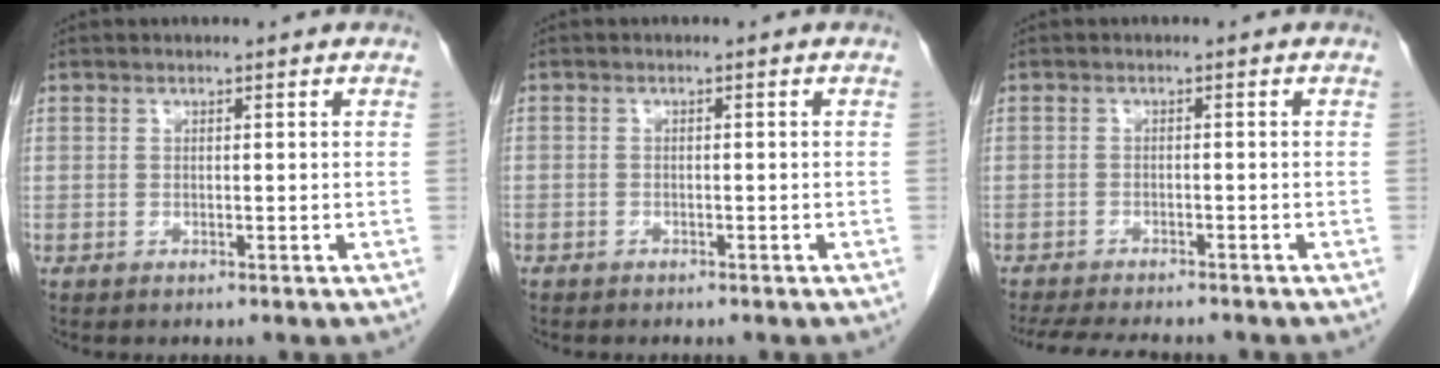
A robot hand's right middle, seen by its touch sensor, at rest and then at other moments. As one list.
[{"total": 1.0, "force": [-0.8, 0.6, 0.1], "torque": [-0.010, 0.002, -0.013]}, {"total": 10.1, "force": [-8.9, 2.2, 4.2], "torque": [-0.069, -0.012, -0.126]}]